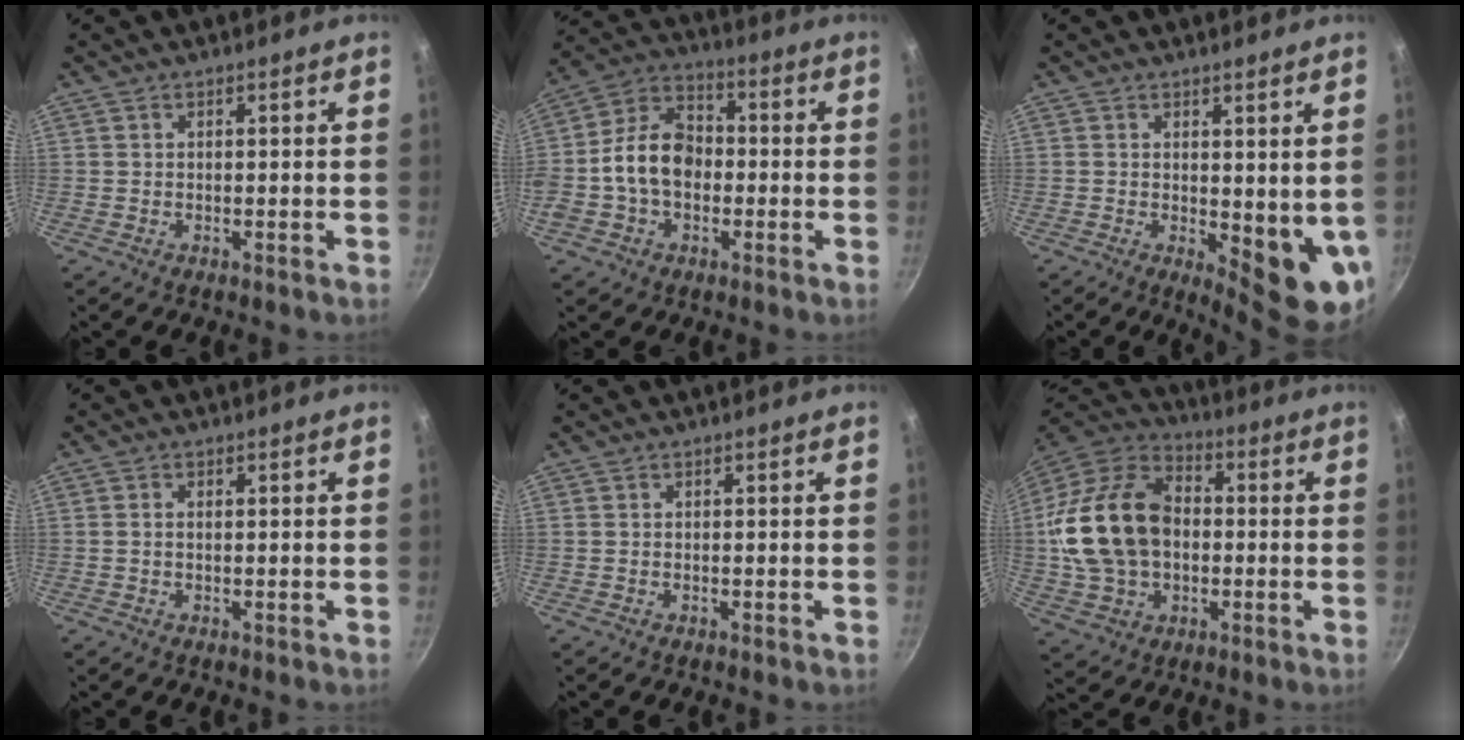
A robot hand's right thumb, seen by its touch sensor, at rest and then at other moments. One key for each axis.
{"total": 12.5, "fx": -1.5, "fy": 8.9, "fz": 8.6, "tx": -0.124, "ty": 0.036, "tz": -0.045}
{"total": 8.8, "fx": 0.9, "fy": 3.8, "fz": 7.9, "tx": -0.088, "ty": -0.024, "tz": 0.021}
{"total": 0.8, "fx": 0.0, "fy": 0.5, "fz": 0.7, "tx": -0.014, "ty": 0.003, "tz": -0.001}
{"total": 0.0}
{"total": 21.7, "fx": -0.2, "fy": 15.5, "fz": 15.1, "tx": -0.274, "ty": 0.035, "tz": -0.005}